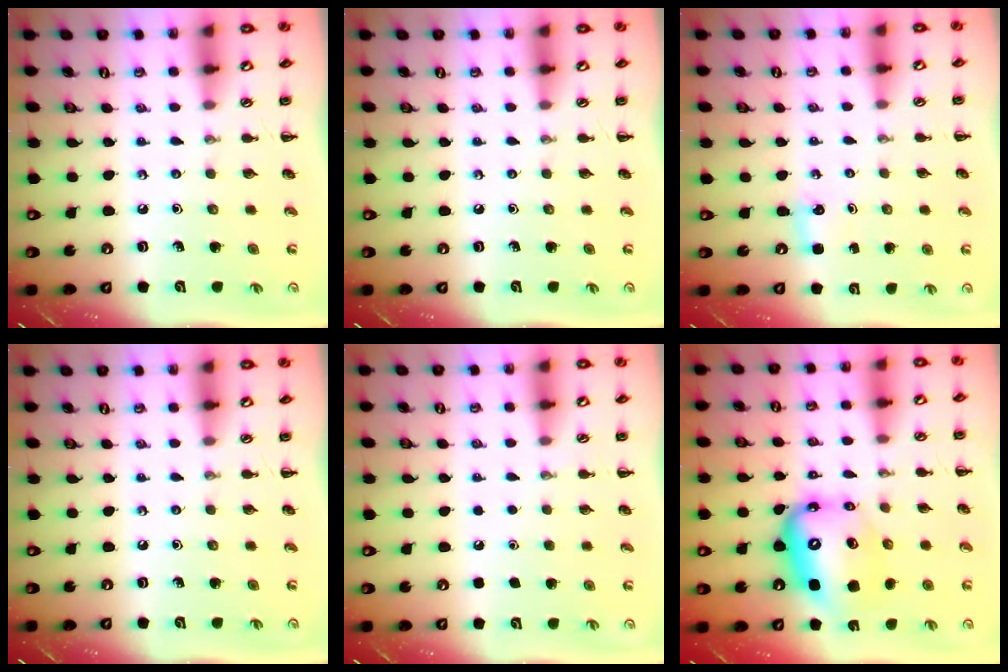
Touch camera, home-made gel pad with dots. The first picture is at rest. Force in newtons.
{"total": 0.0}
{"total": 2.5, "press": 2.4, "slide": 0.8}
{"total": 0.0}
{"total": 1.6, "press": 1.6, "slide": 0.1}
{"total": 13.7, "press": 13.2, "slide": 3.7}